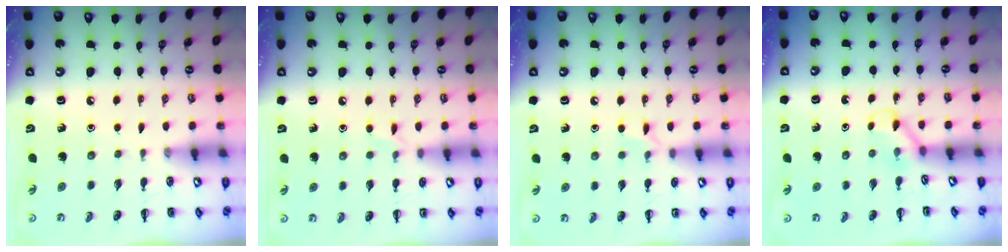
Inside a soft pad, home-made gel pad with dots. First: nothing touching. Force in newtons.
{"total": 5.3, "press": 5.0, "slide": 1.8}
{"total": 6.3, "press": 5.9, "slide": 2.0}
{"total": 3.1, "press": 2.9, "slide": 1.2}